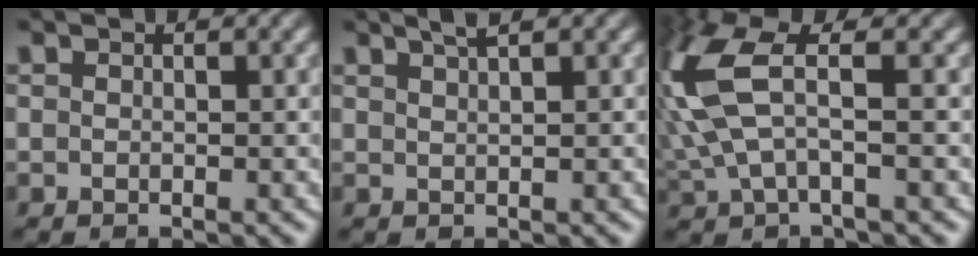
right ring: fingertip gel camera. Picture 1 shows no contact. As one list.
[{"total": 2.4, "force": [1.9, 0.1, 1.4], "torque": [-0.010, 0.016, 0.030]}, {"total": 8.7, "force": [1.6, 5.0, 6.9], "torque": [-0.168, 0.016, 0.024]}]